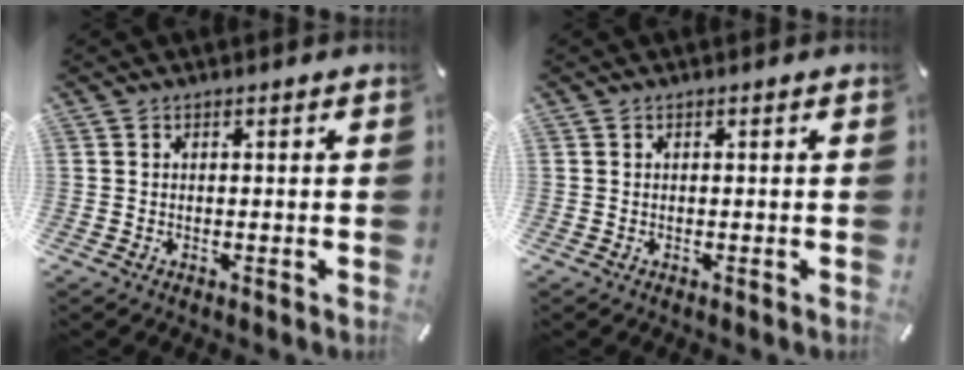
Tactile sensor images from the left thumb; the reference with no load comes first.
{"total": 0.0}